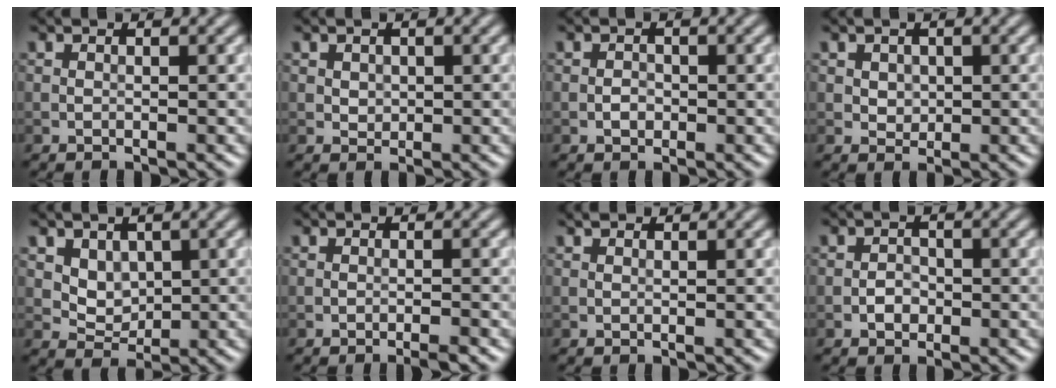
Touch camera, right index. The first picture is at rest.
{"total": 0.9, "force": [0.3, 0.8, 0.3], "torque": [-0.006, -0.004, 0.008]}
{"total": 1.0, "force": [-0.3, 0.8, 0.5], "torque": [-0.006, -0.001, -0.007]}
{"total": 1.3, "force": [0.4, 1.1, 0.5], "torque": [-0.011, -0.003, 0.010]}
{"total": 2.7, "force": [1.1, 2.1, 1.4], "torque": [-0.025, -0.018, 0.035]}
{"total": 1.3, "force": [-0.9, 0.1, 1.0], "torque": [-0.012, 0.001, -0.017]}
{"total": 0.6, "force": [0.6, 0.3, 0.2], "torque": [-0.005, 0.000, 0.007]}
{"total": 1.4, "force": [-0.5, 1.1, 0.6], "torque": [-0.006, 0.002, -0.011]}